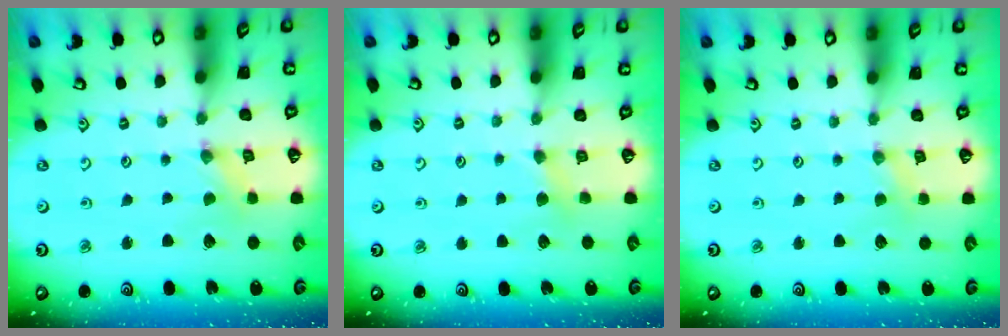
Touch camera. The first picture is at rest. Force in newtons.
{"total": 3.0, "press": 3.0, "slide": 0.4}
{"total": 1.9, "press": 1.8, "slide": 0.3}